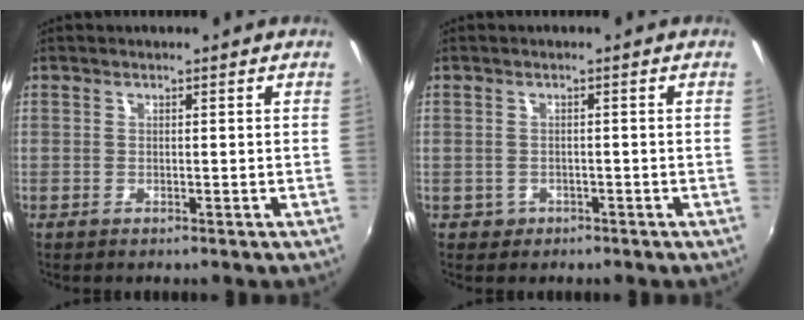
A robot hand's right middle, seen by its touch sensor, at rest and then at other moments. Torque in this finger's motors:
{"motor_torque": [-0.09, -0.09, -0.10, -0.02]}